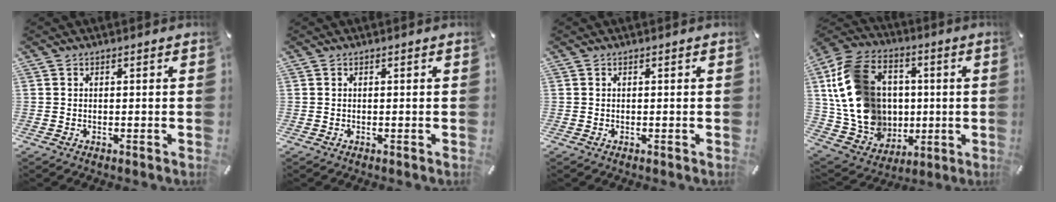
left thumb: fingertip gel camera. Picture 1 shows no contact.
{"total": 0.0}
{"total": 0.0}
{"total": 20.3, "force": [1.7, 17.3, 10.5], "torque": [-0.211, -0.006, 0.045]}